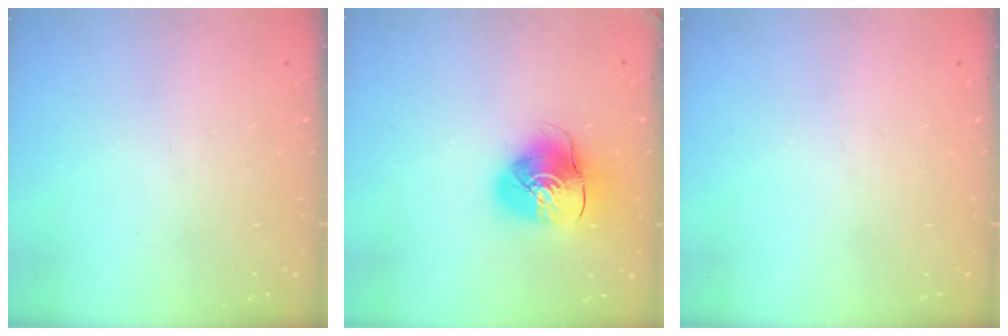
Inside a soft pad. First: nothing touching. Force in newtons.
{"total": 10.6, "press": 10.5, "slide": 1.5}
{"total": 0.0}